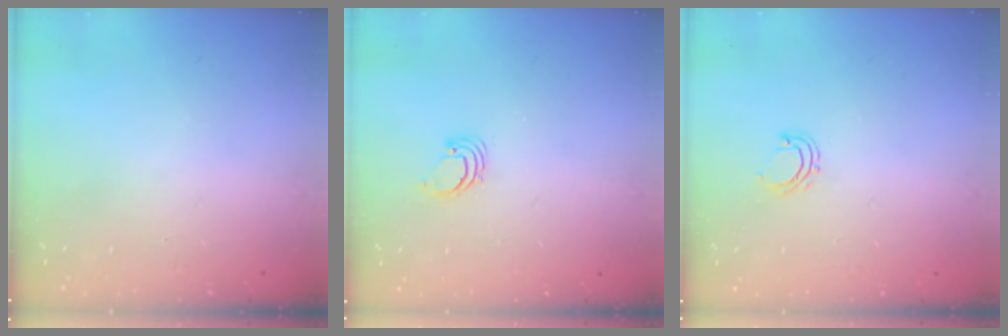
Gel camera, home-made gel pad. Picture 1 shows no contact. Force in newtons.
{"total": 1.7, "press": 1.7, "slide": 0.1}
{"total": 5.2, "press": 5.1, "slide": 1.0}